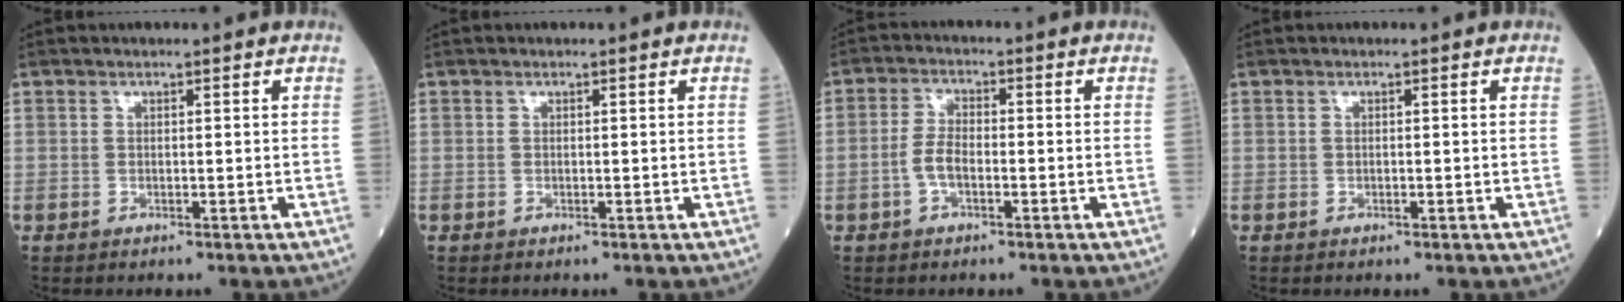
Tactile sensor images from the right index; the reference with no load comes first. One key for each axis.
{"total": 0.0}
{"total": 3.6, "fx": -1.1, "fy": 1.6, "fz": 3.0, "tx": -0.067, "ty": 0.007, "tz": -0.023}
{"total": 0.0}